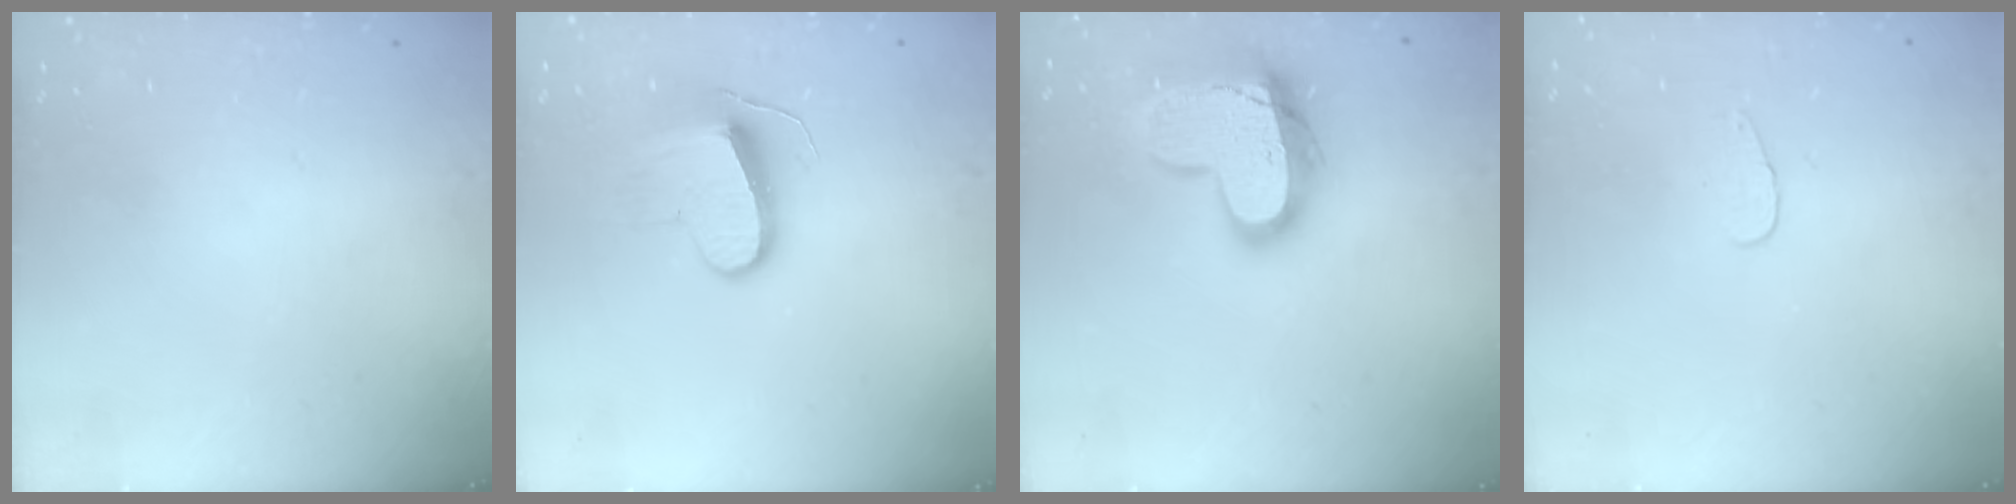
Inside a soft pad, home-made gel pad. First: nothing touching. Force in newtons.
{"total": 9.5, "press": 9.5, "slide": 0.7}
{"total": 17.3, "press": 17.2, "slide": 1.4}
{"total": 3.2, "press": 3.2, "slide": 0.3}